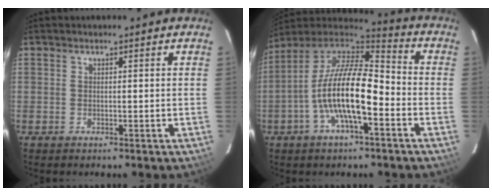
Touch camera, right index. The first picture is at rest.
{"total": 16.5, "force": [-5.0, 5.6, 14.7], "torque": [-0.279, 0.001, -0.104]}